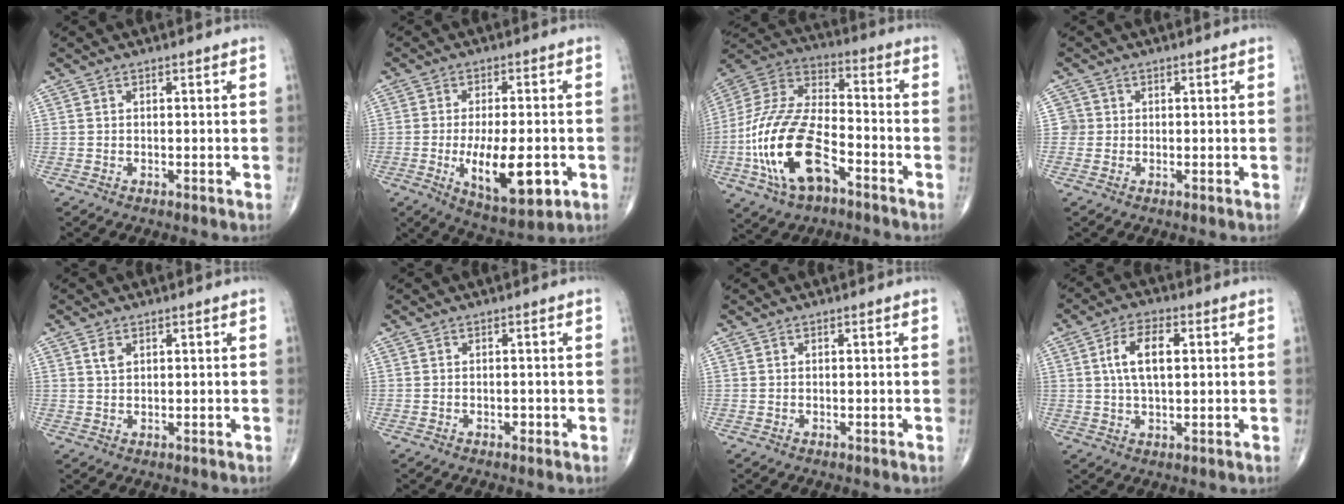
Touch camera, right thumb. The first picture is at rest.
{"total": 13.5, "force": [-3.5, 5.3, 11.9], "torque": [-0.182, -0.006, -0.043]}
{"total": 21.0, "force": [-7.9, 10.4, 16.5], "torque": [-0.338, 0.042, -0.144]}
{"total": 2.1, "force": [0.0, 2.1, -0.1], "torque": [0.018, 0.007, -0.004]}
{"total": 2.0, "force": [1.0, 1.2, 1.2], "torque": [-0.020, -0.002, 0.021]}
{"total": 0.8, "force": [-0.4, 0.6, 0.5], "torque": [-0.007, 0.001, -0.007]}
{"total": 0.0}
{"total": 8.0, "force": [1.6, 3.8, 6.8], "torque": [-0.124, 0.007, 0.027]}